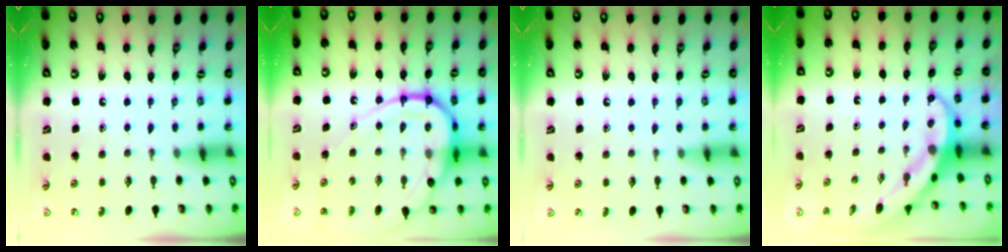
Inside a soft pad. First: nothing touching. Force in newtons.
{"total": 18.4, "press": 18.3, "slide": 1.8}
{"total": 2.7, "press": 2.7, "slide": 0.2}
{"total": 5.3, "press": 5.2, "slide": 0.3}